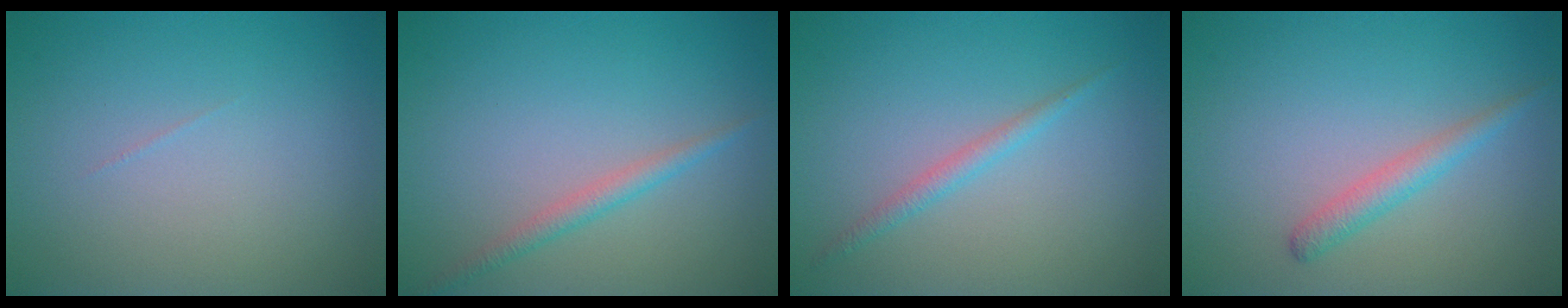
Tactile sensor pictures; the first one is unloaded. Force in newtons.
{"total": 1.6, "press": 1.6, "slide": 0.1}
{"total": 1.4, "press": 1.4, "slide": 0.1}
{"total": 1.9, "press": 1.9, "slide": 0.0}